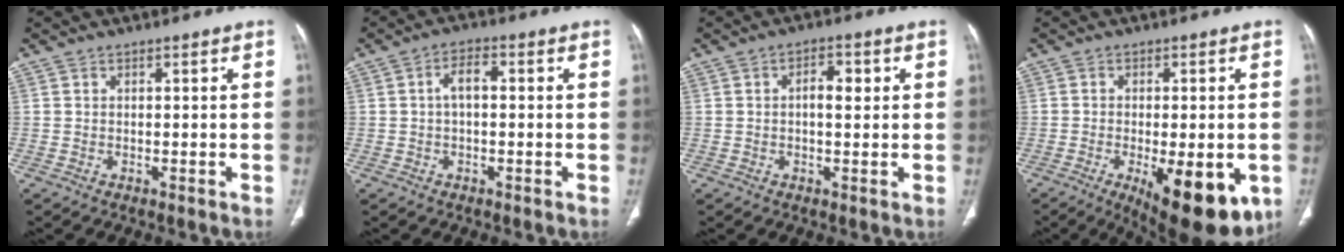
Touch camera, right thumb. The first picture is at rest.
{"total": 3.8, "force": [0.1, 1.9, 3.3], "torque": [-0.056, 0.012, -0.002]}
{"total": 3.9, "force": [0.6, 1.9, 3.4], "torque": [-0.044, 0.006, 0.006]}
{"total": 16.0, "force": [-5.7, 6.3, 13.5], "torque": [-0.149, -0.013, -0.065]}